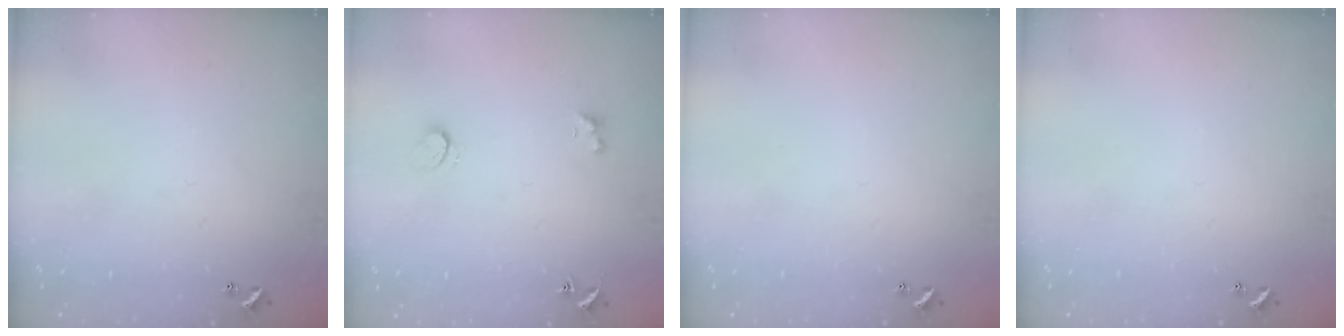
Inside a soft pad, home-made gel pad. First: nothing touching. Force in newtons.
{"total": 1.5, "press": 1.4, "slide": 0.6}
{"total": 0.0}
{"total": 0.0}